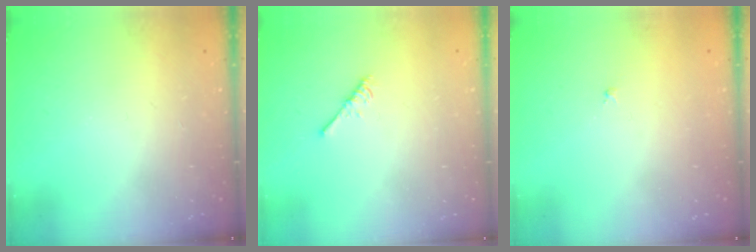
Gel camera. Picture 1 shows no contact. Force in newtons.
{"total": 2.7, "press": 2.7, "slide": 0.5}
{"total": 1.0, "press": 0.9, "slide": 0.3}